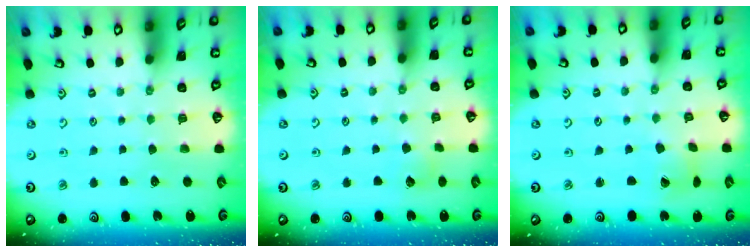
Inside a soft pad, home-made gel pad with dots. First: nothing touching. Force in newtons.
{"total": 5.0, "press": 5.0, "slide": 0.6}
{"total": 2.4, "press": 2.4, "slide": 0.4}